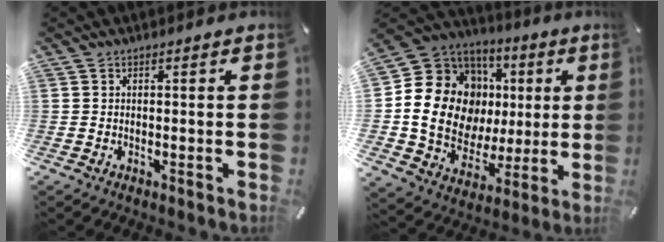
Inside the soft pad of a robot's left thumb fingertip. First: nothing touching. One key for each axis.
{"total": 18.2, "fx": 2.3, "fy": 15.4, "fz": 9.5, "tx": -0.170, "ty": -0.019, "tz": 0.059}